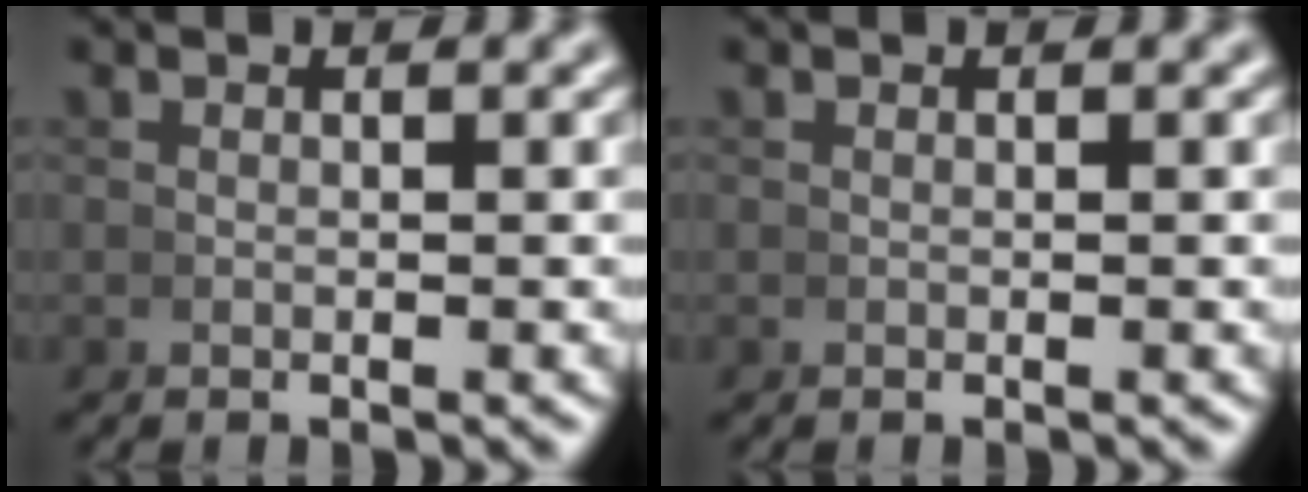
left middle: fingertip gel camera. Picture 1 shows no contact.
{"total": 0.0}